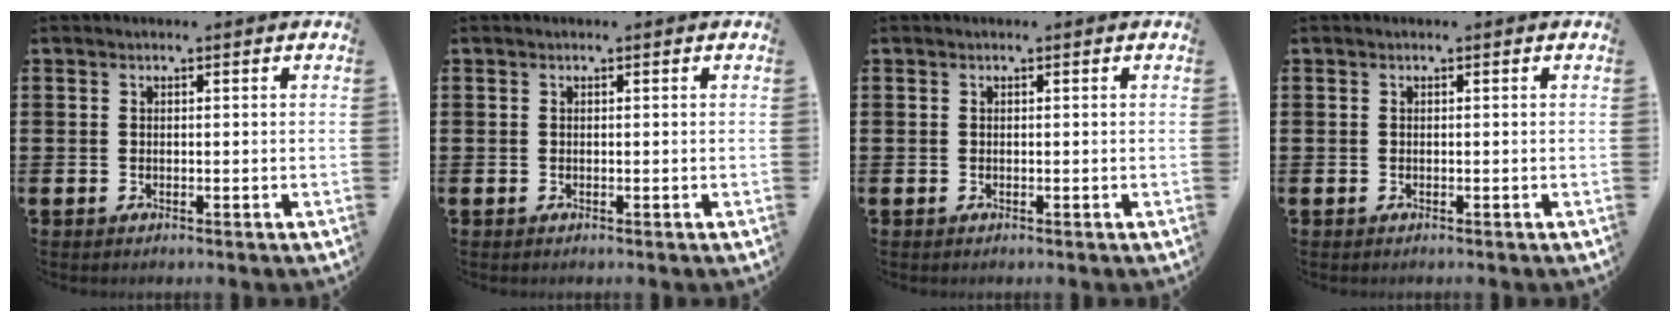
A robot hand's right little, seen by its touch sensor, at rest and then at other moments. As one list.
[{"total": 0.0}, {"total": 0.0}, {"total": 0.0}]